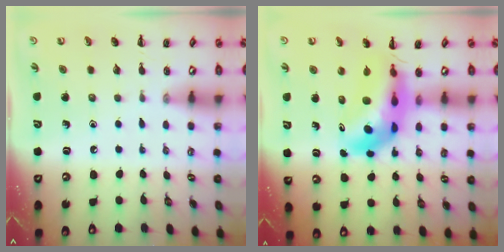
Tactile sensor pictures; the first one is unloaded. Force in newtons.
{"total": 9.6, "press": 9.2, "slide": 3.0}